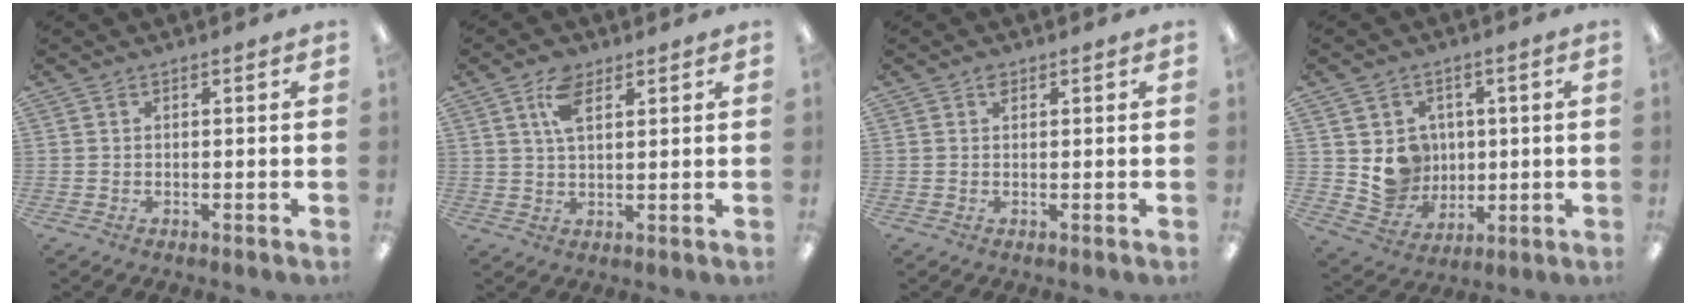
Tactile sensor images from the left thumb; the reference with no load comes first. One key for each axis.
{"total": 6.8, "fx": 3.6, "fy": 3.5, "fz": 4.6, "tx": -0.094, "ty": 0.005, "tz": 0.064}
{"total": 1.4, "fx": 0.8, "fy": 0.8, "fz": 0.8, "tx": -0.010, "ty": -0.002, "tz": 0.012}
{"total": 8.4, "fx": 2.0, "fy": 8.0, "fz": 1.7, "tx": -0.022, "ty": -0.013, "tz": 0.049}